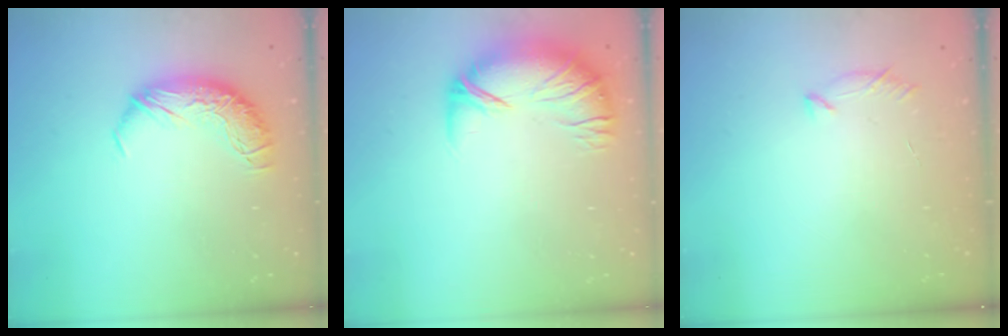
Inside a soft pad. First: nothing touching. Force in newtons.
{"total": 2.6, "press": 1.0, "slide": 2.4}
{"total": 7.0, "press": 6.9, "slide": 0.8}